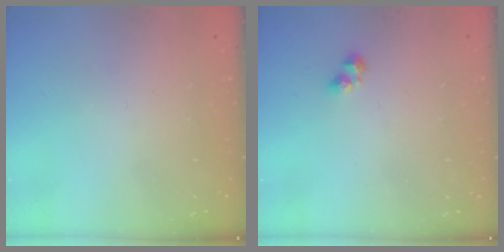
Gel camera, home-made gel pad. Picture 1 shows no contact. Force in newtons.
{"total": 2.7, "press": 2.6, "slide": 0.3}